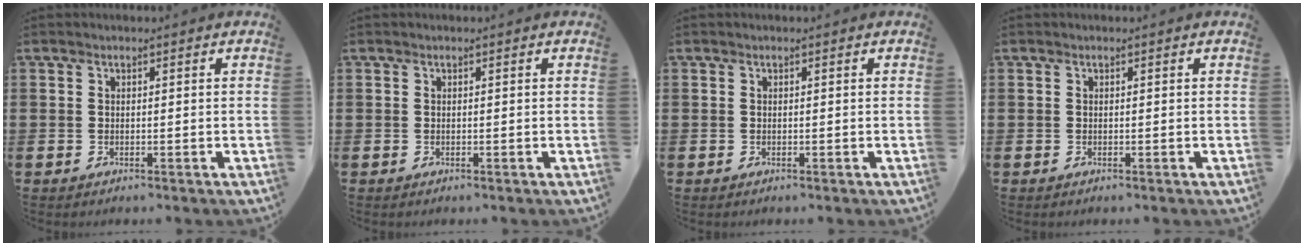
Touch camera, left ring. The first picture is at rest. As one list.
[{"total": 0.0}, {"total": 0.0}, {"total": 0.0}]